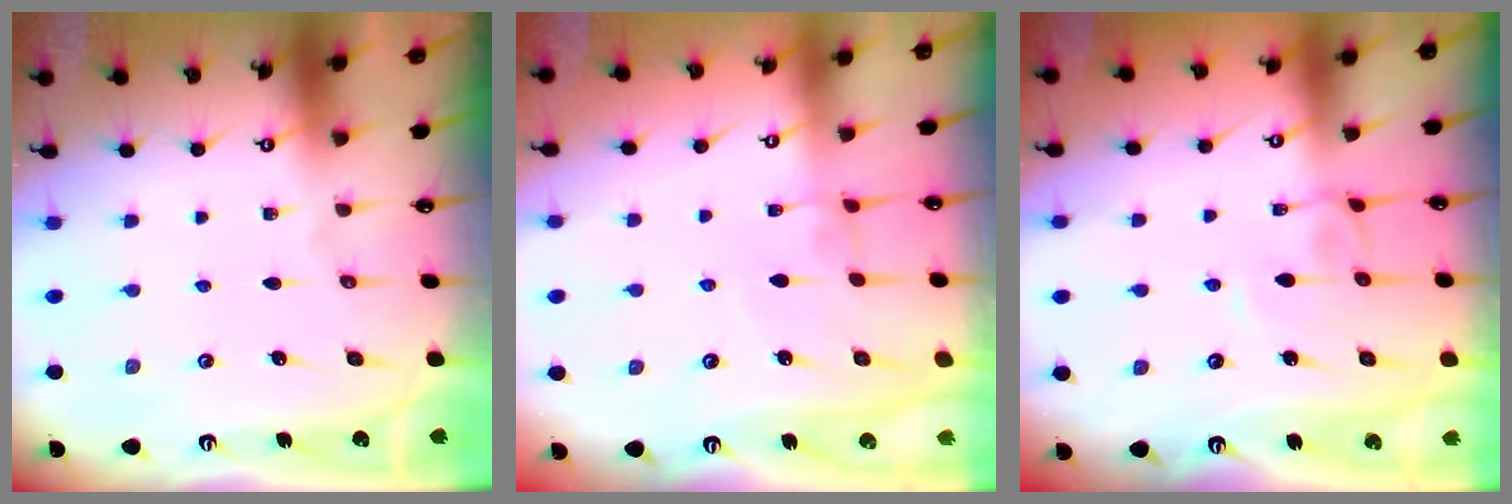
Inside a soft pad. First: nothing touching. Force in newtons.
{"total": 1.7, "press": 1.7, "slide": 0.3}
{"total": 2.7, "press": 2.7, "slide": 0.2}